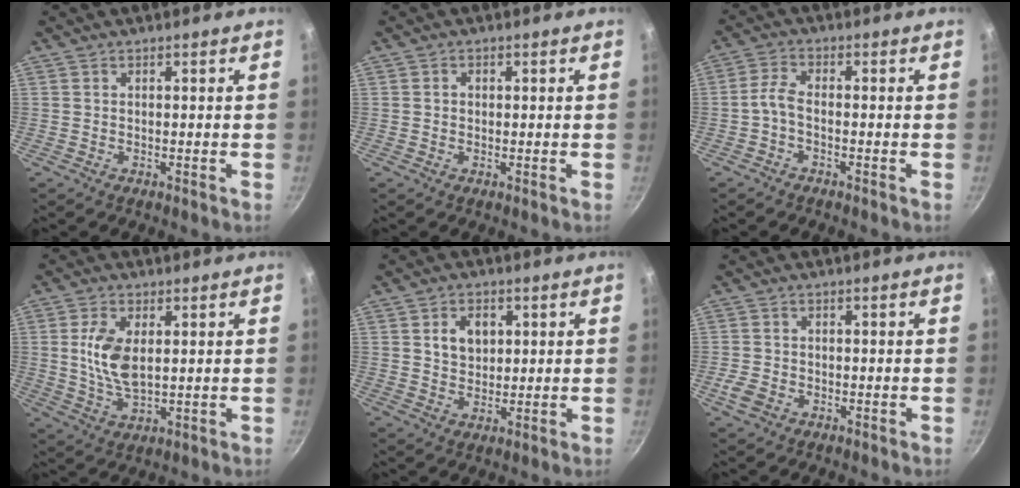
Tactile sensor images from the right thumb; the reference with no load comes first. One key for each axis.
{"total": 1.2, "fx": 0.1, "fy": 1.0, "fz": 0.5, "tx": -0.006, "ty": 0.003, "tz": 0.000}
{"total": 3.2, "fx": -1.5, "fy": 1.3, "fz": 2.5, "tx": -0.063, "ty": 0.017, "tz": -0.039}
{"total": 8.6, "fx": 1.6, "fy": 4.5, "fz": 7.2, "tx": -0.140, "ty": -0.010, "tz": 0.033}
{"total": 5.9, "fx": 1.6, "fy": 4.4, "fz": 3.6, "tx": -0.040, "ty": -0.004, "tz": 0.029}
{"total": 3.6, "fx": -1.5, "fy": 2.7, "fz": 1.9, "tx": -0.037, "ty": 0.008, "tz": -0.028}